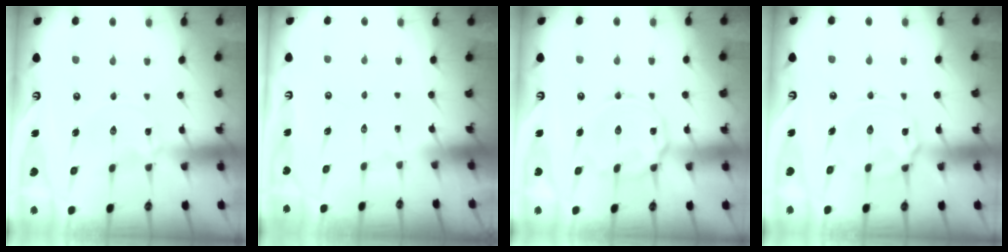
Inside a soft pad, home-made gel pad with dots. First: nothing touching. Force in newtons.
{"total": 1.5, "press": 1.5, "slide": 0.1}
{"total": 9.8, "press": 9.7, "slide": 0.6}
{"total": 8.0, "press": 7.9, "slide": 0.6}